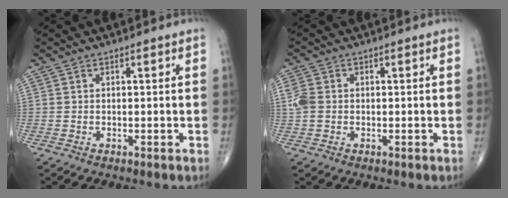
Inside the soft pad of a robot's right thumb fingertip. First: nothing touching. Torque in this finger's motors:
{"motor_torque": [-0.19, -0.33, 0.33, 0.10, -0.04]}